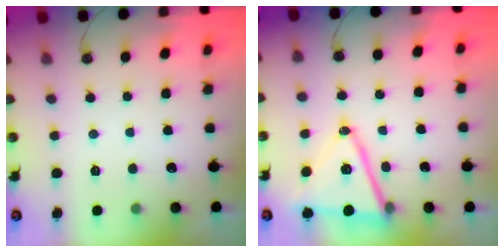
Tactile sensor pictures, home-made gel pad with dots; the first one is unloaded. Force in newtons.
{"total": 15.5, "press": 15.0, "slide": 4.1}